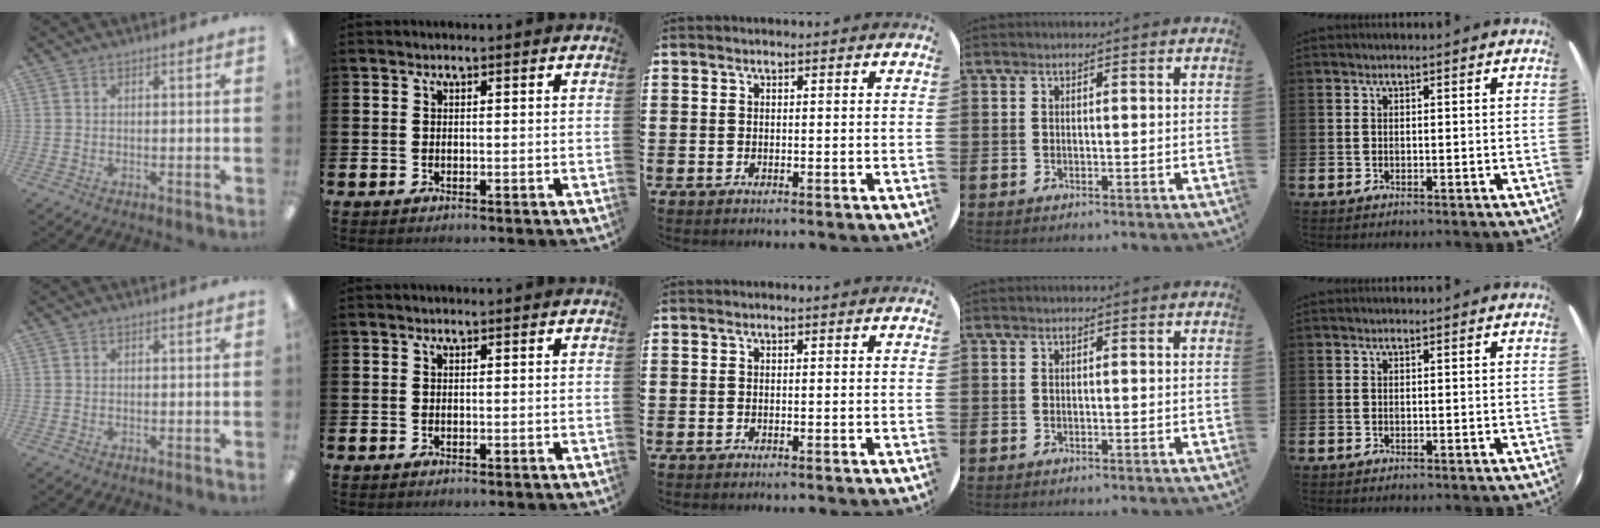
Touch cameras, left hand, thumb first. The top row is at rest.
{}